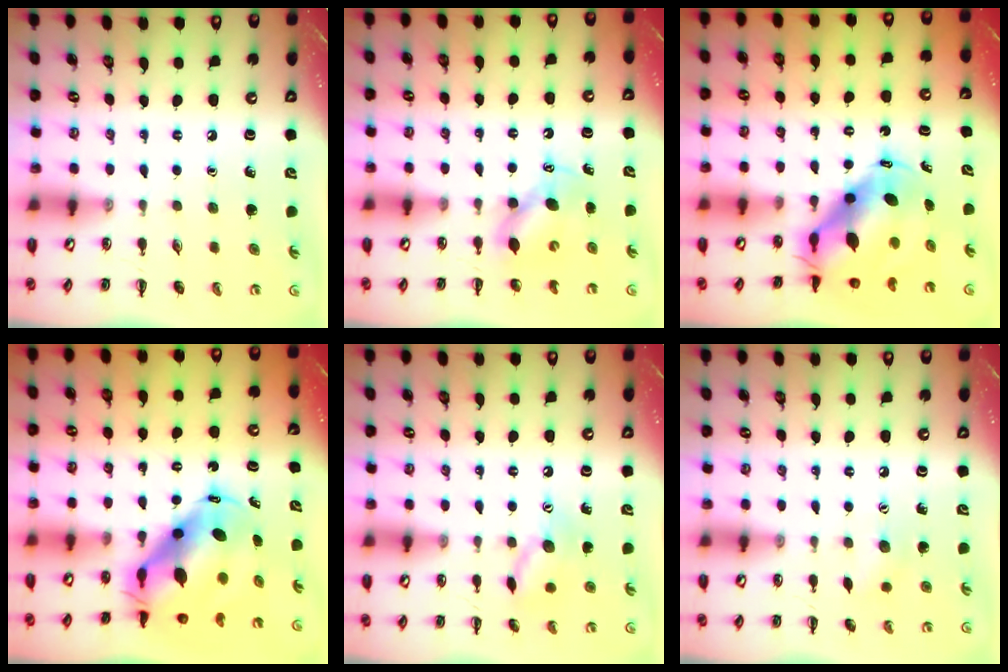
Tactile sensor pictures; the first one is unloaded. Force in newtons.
{"total": 6.6, "press": 6.6, "slide": 0.8}
{"total": 10.3, "press": 10.1, "slide": 2.1}
{"total": 10.2, "press": 9.9, "slide": 2.5}
{"total": 10.0, "press": 10.0, "slide": 0.5}
{"total": 6.6, "press": 6.4, "slide": 1.3}